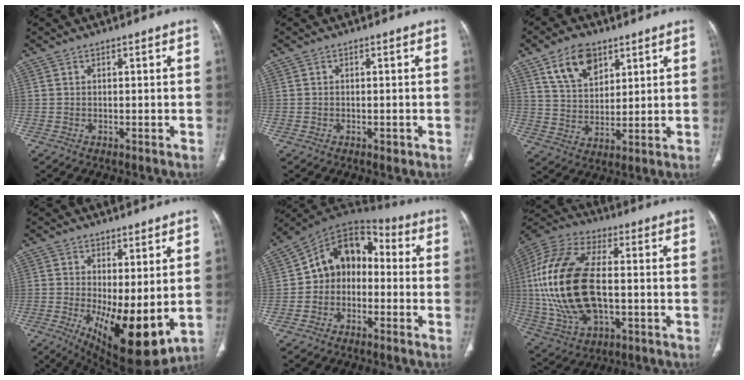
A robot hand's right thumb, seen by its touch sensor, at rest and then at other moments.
{"total": 0.9, "force": [-0.4, 0.6, 0.6], "torque": [-0.006, -0.001, -0.005]}
{"total": 10.3, "force": [5.9, 6.2, 5.7], "torque": [-0.079, -0.027, 0.112]}
{"total": 13.9, "force": [-1.6, 5.2, 12.8], "torque": [-0.198, -0.032, -0.005]}
{"total": 11.6, "force": [-1.1, 9.0, 7.1], "torque": [-0.081, 0.050, -0.038]}
{"total": 24.7, "force": [-0.4, 12.9, 21.0], "torque": [-0.456, 0.004, -0.003]}